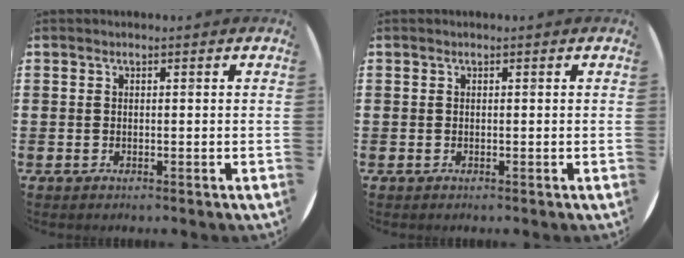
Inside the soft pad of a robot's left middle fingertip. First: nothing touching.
{"total": 0.0}